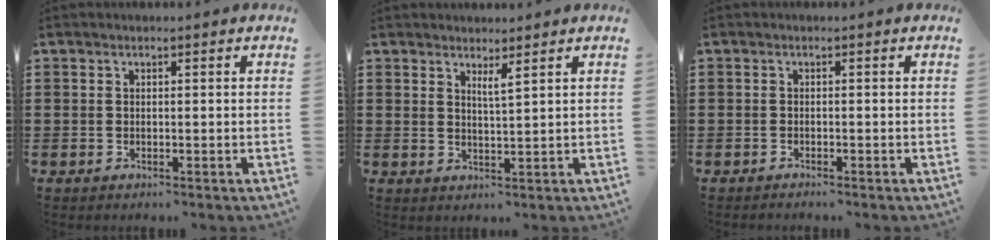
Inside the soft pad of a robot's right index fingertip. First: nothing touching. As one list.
[{"total": 1.9, "force": [1.6, -0.3, 1.0], "torque": [-0.023, -0.002, 0.030]}, {"total": 0.7, "force": [-0.7, 0.0, 0.1], "torque": [-0.003, -0.002, -0.014]}]